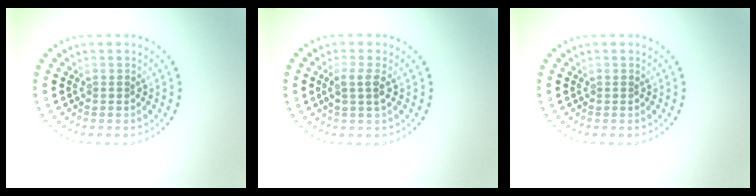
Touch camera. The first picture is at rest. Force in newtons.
{"total": 1.8, "press": 1.5, "slide": 0.9}
{"total": 0.0}